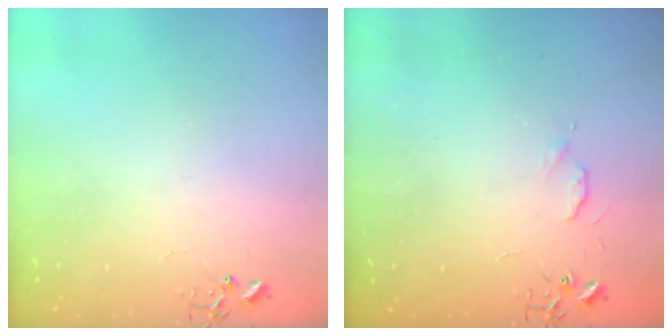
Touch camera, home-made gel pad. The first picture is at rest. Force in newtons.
{"total": 4.6, "press": 4.6, "slide": 0.7}